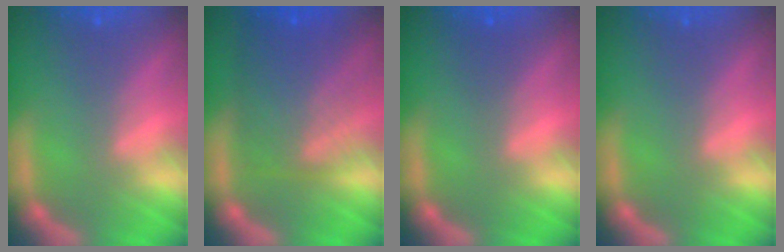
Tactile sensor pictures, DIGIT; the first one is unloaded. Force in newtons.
{"total": 7.6}
{"total": 1.0}
{"total": 0.0}